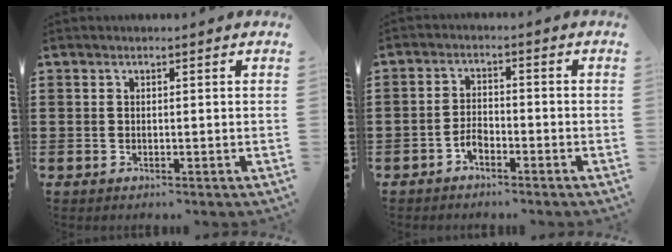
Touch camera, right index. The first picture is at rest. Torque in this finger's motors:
{"motor_torque": [1.71, 0.42, 0.18, -0.01]}